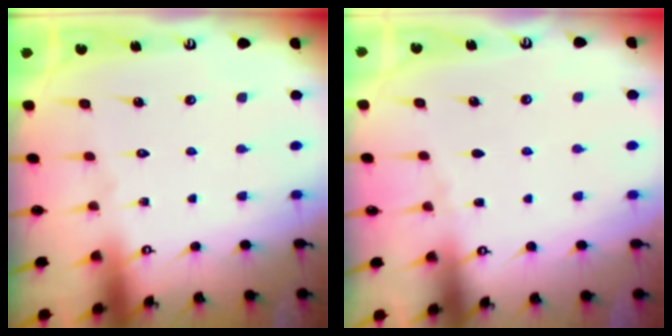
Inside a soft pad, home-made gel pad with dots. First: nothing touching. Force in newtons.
{"total": 2.4, "press": 2.4, "slide": 0.5}